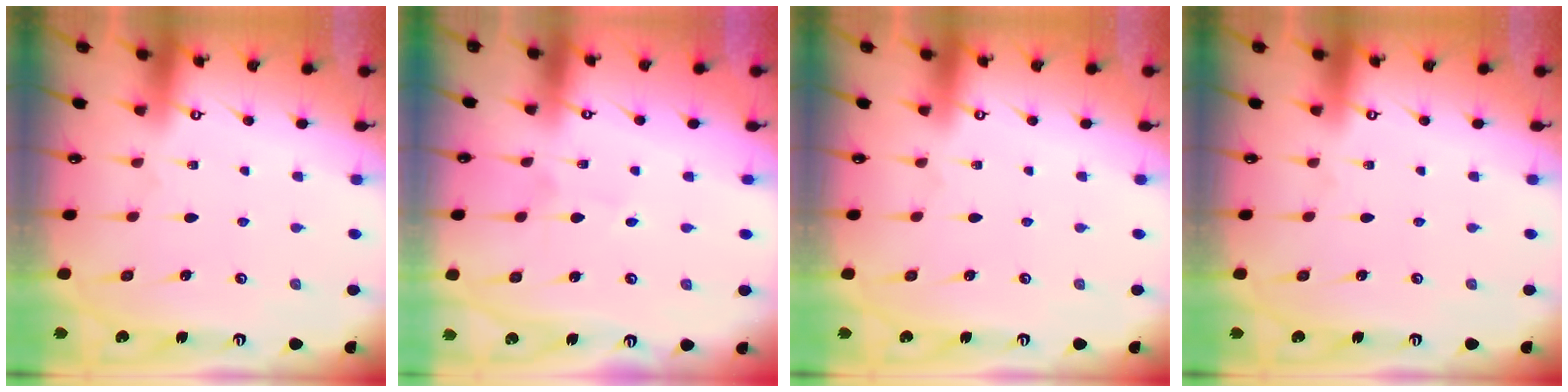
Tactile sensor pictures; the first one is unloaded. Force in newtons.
{"total": 0.5, "press": 0.5, "slide": 0.0}
{"total": 0.0}
{"total": 0.0}